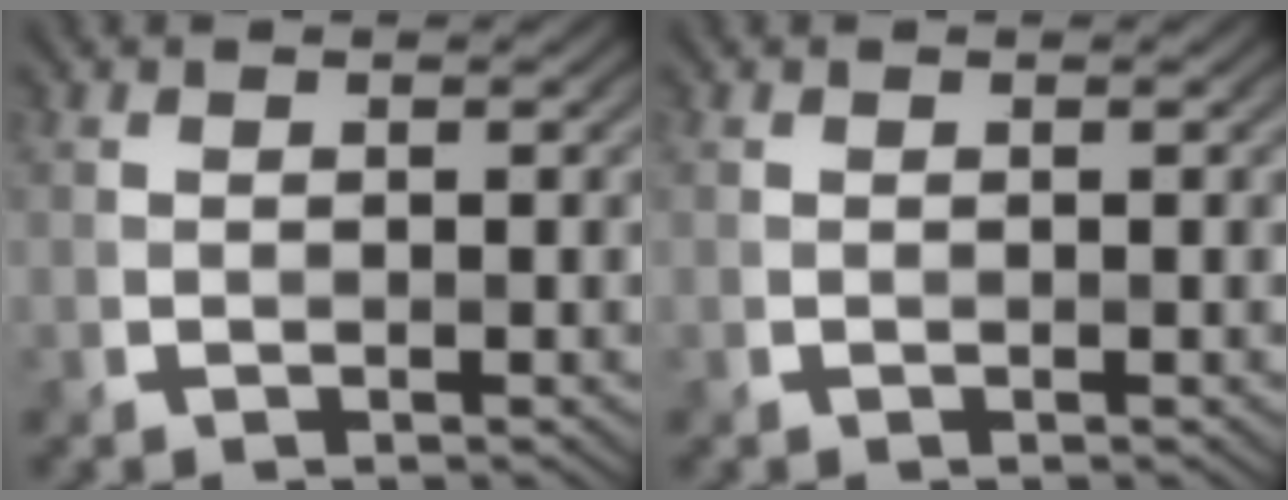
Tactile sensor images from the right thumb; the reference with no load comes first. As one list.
[{"total": 0.0}]